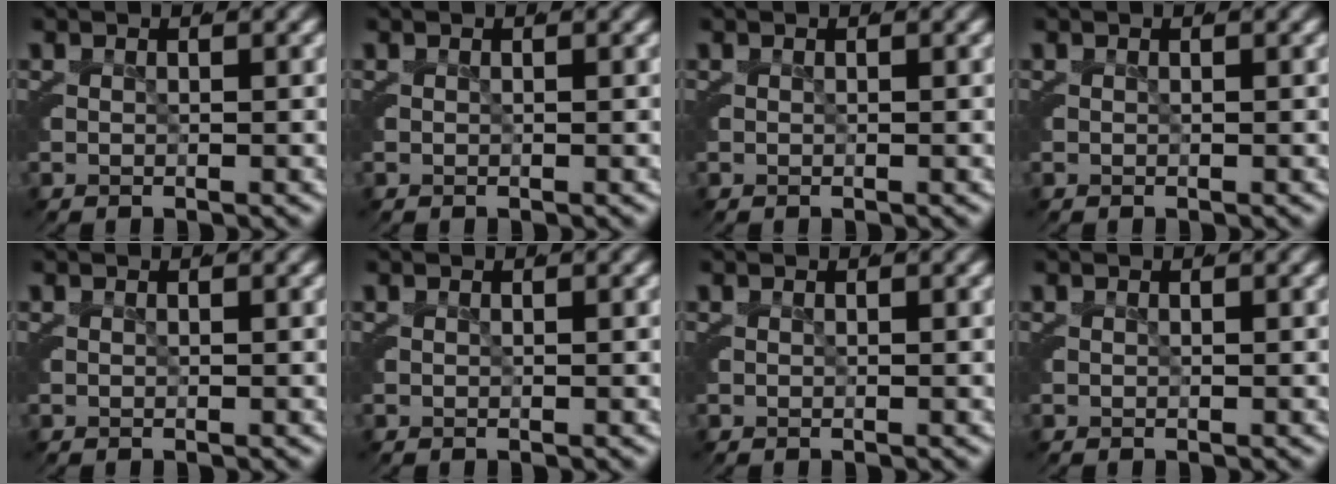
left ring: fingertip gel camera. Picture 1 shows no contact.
{"total": 0.0}
{"total": 0.0}
{"total": 0.0}
{"total": 0.0}
{"total": 0.0}
{"total": 0.0}
{"total": 0.0}